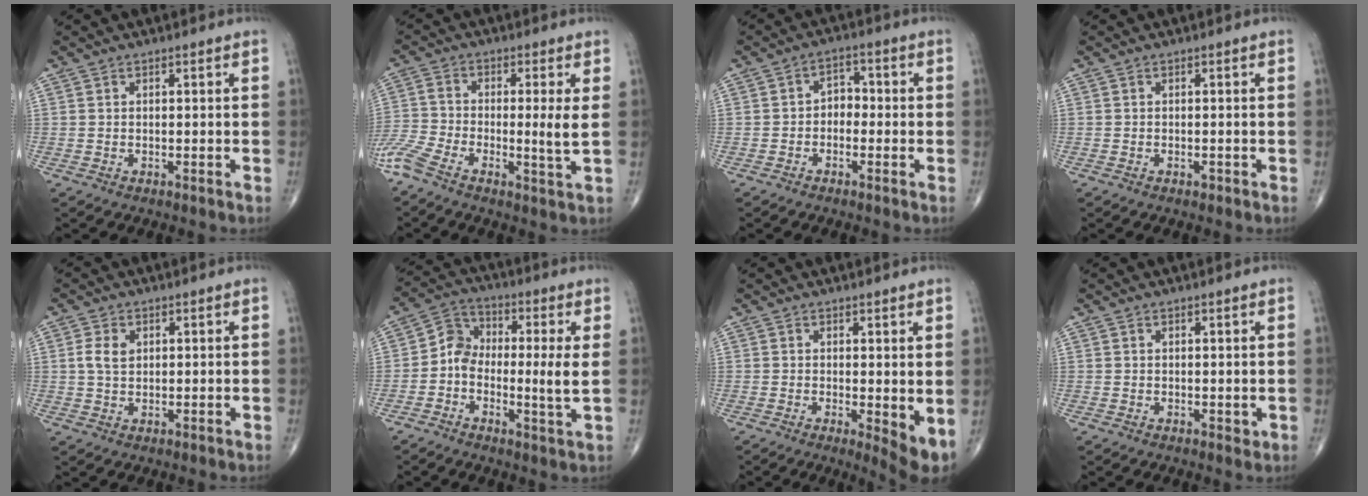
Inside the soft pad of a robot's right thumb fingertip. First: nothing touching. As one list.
[{"total": 8.9, "force": [-2.5, 1.2, 8.5], "torque": [-0.195, 0.000, -0.062]}, {"total": 3.6, "force": [-0.9, 2.7, 2.2], "torque": [-0.014, 0.021, -0.028]}, {"total": 0.5, "force": [-0.4, 0.2, 0.3], "torque": [-0.004, -0.001, -0.006]}, {"total": 3.8, "force": [1.0, 2.6, 2.6], "torque": [-0.045, 0.001, 0.020]}, {"total": 9.9, "force": [-0.2, 4.2, 9.0], "torque": [-0.149, 0.014, -0.020]}, {"total": 5.2, "force": [0.0, 1.6, 4.9], "torque": [-0.069, -0.016, 0.002]}, {"total": 0.9, "force": [0.3, 0.6, 0.6], "torque": [-0.006, -0.004, 0.006]}]